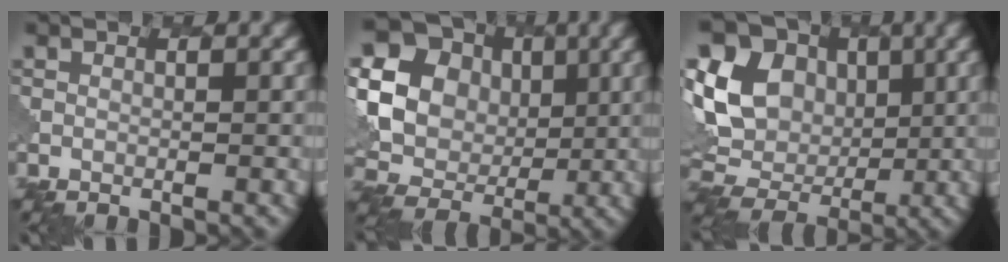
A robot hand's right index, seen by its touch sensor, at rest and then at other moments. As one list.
[{"total": 19.9, "force": [4.7, 17.9, 7.5], "torque": [-0.197, 0.025, 0.059]}, {"total": 12.8, "force": [2.7, 10.3, 7.1], "torque": [-0.154, 0.021, 0.033]}]